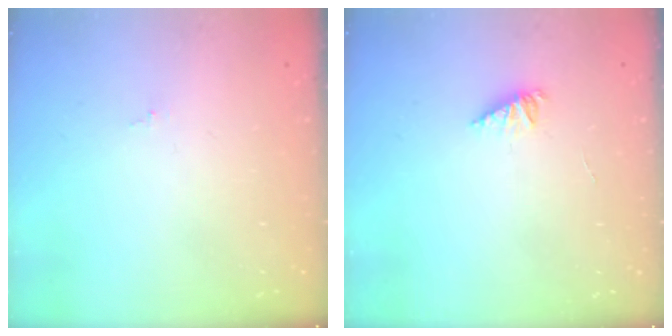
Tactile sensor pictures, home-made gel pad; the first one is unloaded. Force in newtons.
{"total": 1.7, "press": 1.6, "slide": 0.4}